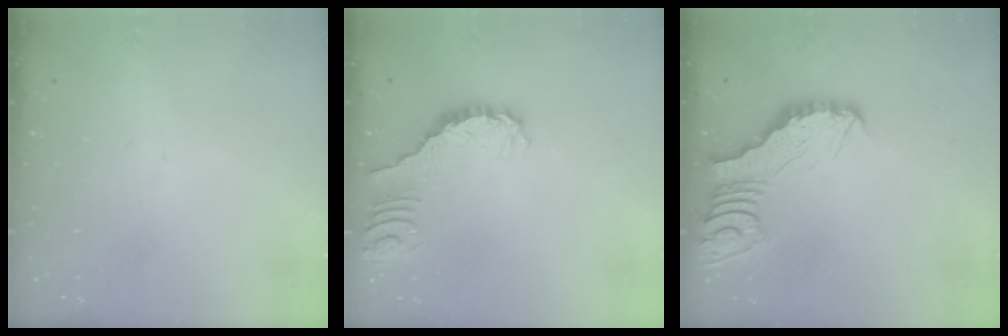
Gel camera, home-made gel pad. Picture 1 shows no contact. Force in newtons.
{"total": 0.9, "press": 0.8, "slide": 0.2}
{"total": 3.2, "press": 3.2, "slide": 0.3}